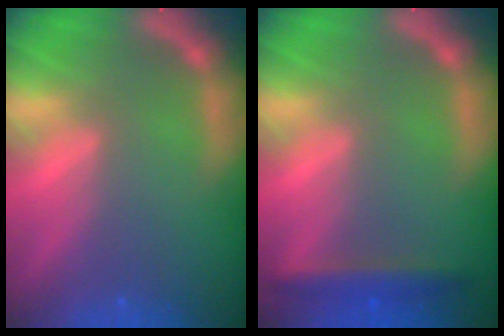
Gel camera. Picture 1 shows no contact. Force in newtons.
{"total": 3.0}